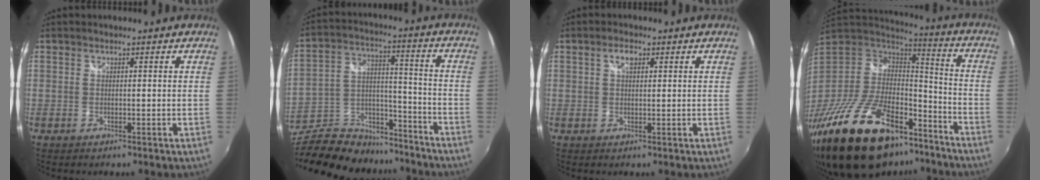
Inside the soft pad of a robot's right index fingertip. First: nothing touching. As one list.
[{"total": 26.9, "force": [-21.1, 12.1, 11.5], "torque": [-0.258, 0.030, -0.316]}, {"total": 2.3, "force": [0.9, 1.2, 1.7], "torque": [-0.029, 0.006, 0.015]}, {"total": 33.4, "force": [-22.4, 15.4, 19.4], "torque": [-0.380, -0.010, -0.340]}]